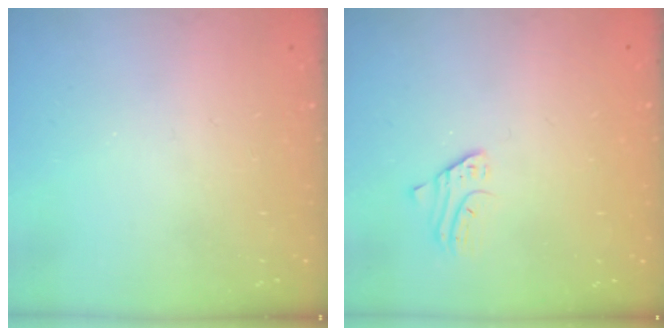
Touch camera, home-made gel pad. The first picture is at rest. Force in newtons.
{"total": 2.0, "press": 2.0, "slide": 0.1}